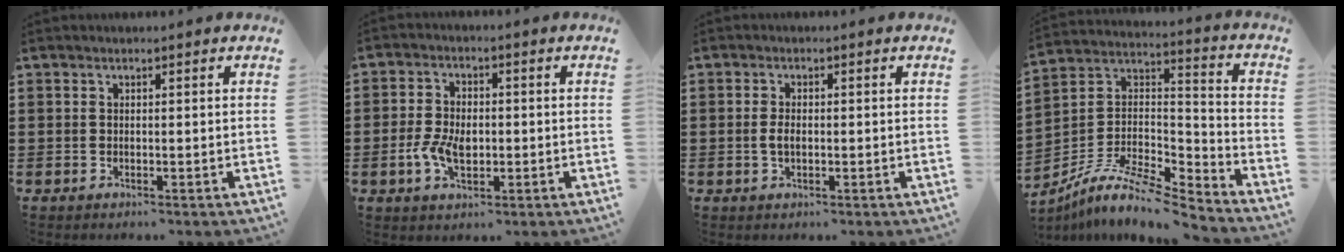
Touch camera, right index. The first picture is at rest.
{"total": 5.2, "force": [-0.9, 3.4, 3.9], "torque": [-0.087, 0.003, -0.019]}
{"total": 2.2, "force": [-0.2, 1.1, 1.9], "torque": [-0.045, 0.000, -0.007]}
{"total": 9.4, "force": [-7.8, 2.1, 4.8], "torque": [-0.100, 0.010, -0.159]}